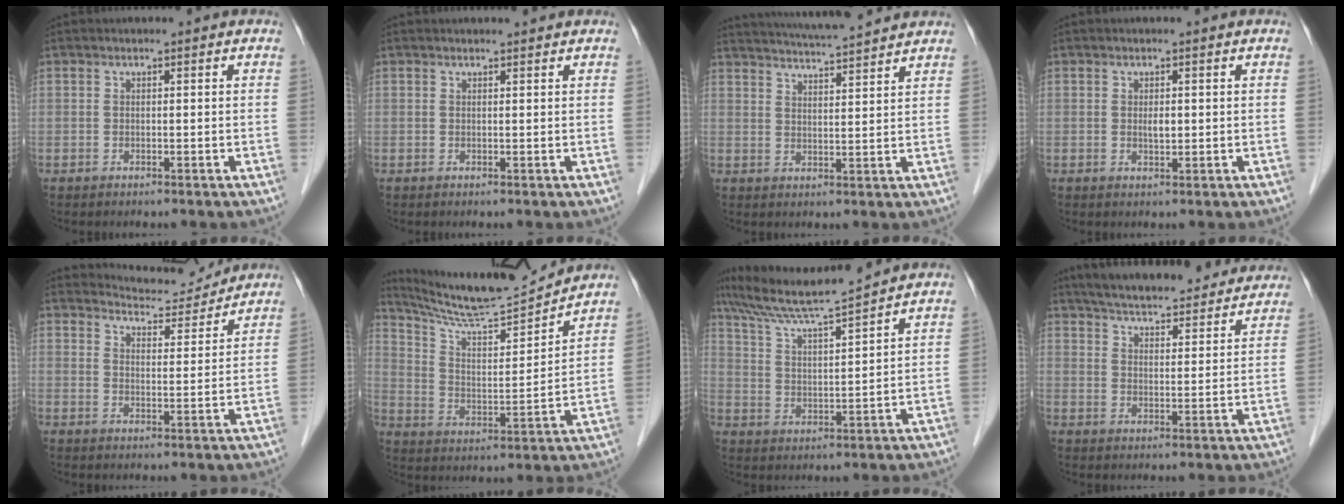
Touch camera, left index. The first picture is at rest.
{"total": 1.7, "force": [1.7, 0.2, 0.4], "torque": [-0.008, 0.011, 0.023]}
{"total": 11.7, "force": [10.7, 0.3, 4.5], "torque": [-0.081, 0.024, 0.154]}
{"total": 1.2, "force": [0.3, 0.5, 1.1], "torque": [-0.019, -0.003, 0.006]}
{"total": 7.3, "force": [7.2, 0.7, -0.2], "torque": [-0.005, 0.001, 0.104]}
{"total": 14.9, "force": [14.4, -0.3, 3.8], "torque": [-0.076, -0.005, 0.243]}
{"total": 11.5, "force": [10.5, -1.6, 4.5], "torque": [-0.090, 0.011, 0.188]}
{"total": 23.3, "force": [21.4, 4.5, 8.2], "torque": [-0.127, 0.007, 0.282]}